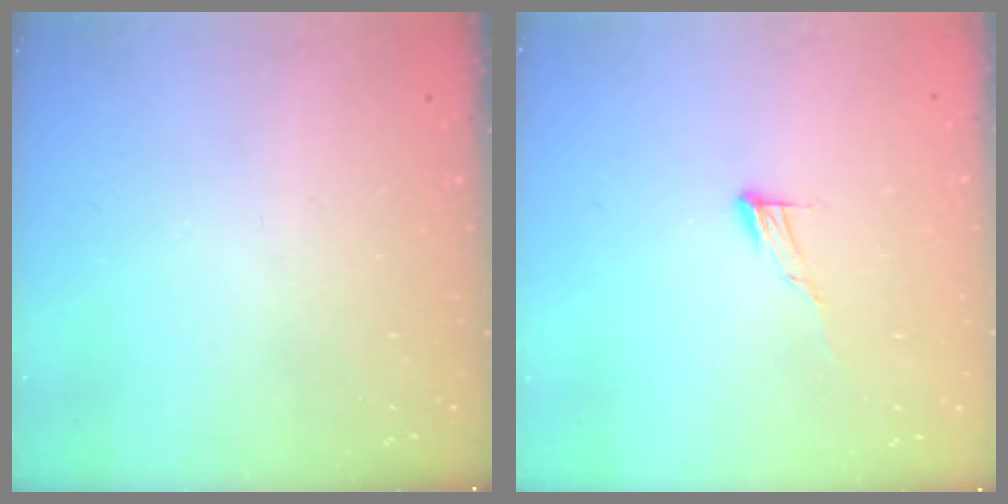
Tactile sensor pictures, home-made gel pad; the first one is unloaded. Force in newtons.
{"total": 6.1, "press": 6.1, "slide": 0.3}